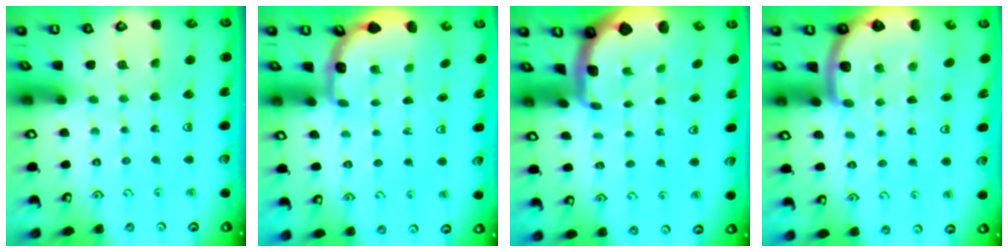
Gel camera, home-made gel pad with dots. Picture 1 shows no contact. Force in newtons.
{"total": 3.1, "press": 2.5, "slide": 1.9}
{"total": 1.7, "press": 1.7, "slide": 0.4}
{"total": 6.5, "press": 6.3, "slide": 1.7}